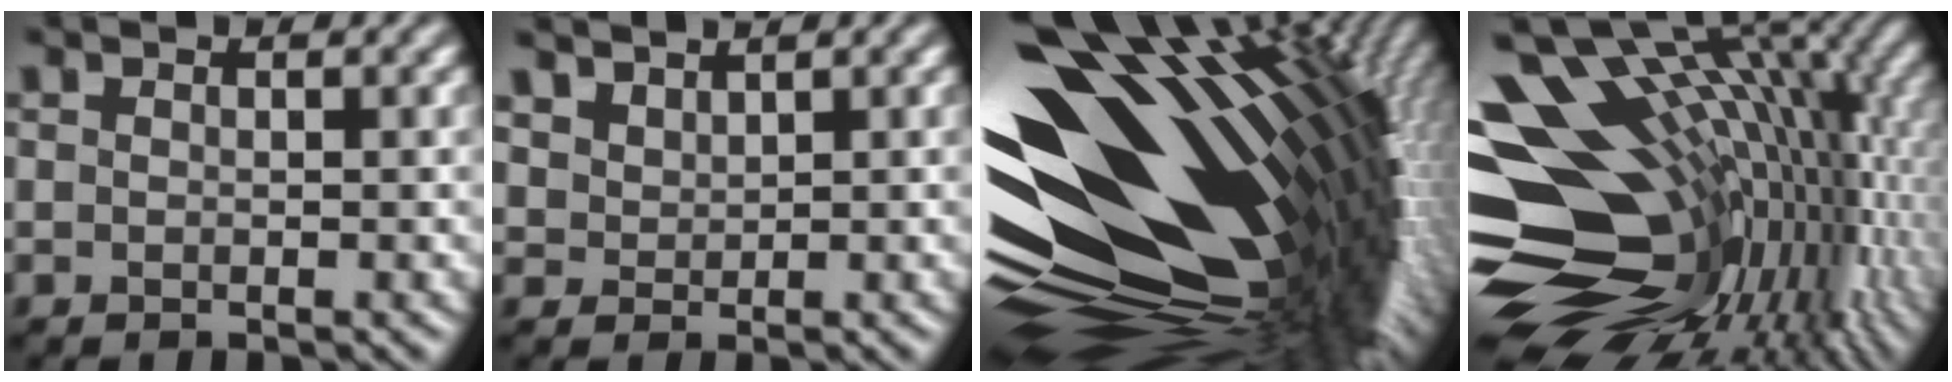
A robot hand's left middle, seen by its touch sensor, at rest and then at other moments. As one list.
[{"total": 2.9, "force": [2.6, 1.2, 0.6], "torque": [-0.027, -0.006, 0.067]}, {"total": 18.1, "force": [0.8, 8.7, 15.8], "torque": [-0.276, -0.019, 0.010]}, {"total": 18.7, "force": [0.7, 11.2, 15.0], "torque": [-0.250, 0.012, 0.023]}]